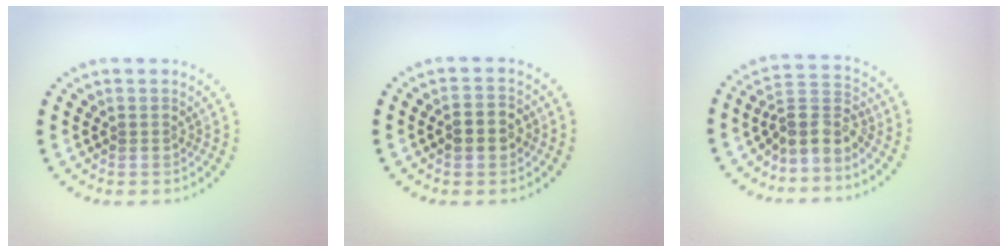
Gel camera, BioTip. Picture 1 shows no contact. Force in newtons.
{"total": 3.3, "press": 3.3, "slide": 0.2}
{"total": 3.3, "press": 2.5, "slide": 2.2}